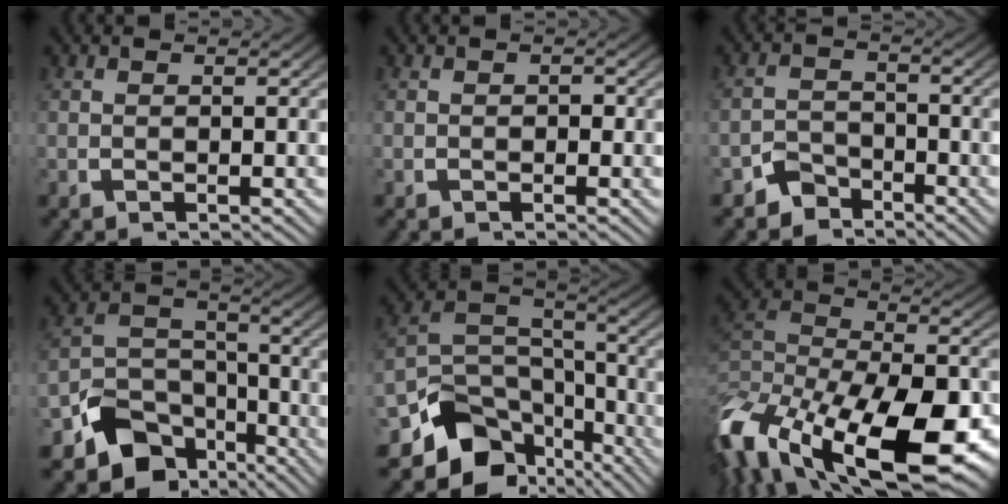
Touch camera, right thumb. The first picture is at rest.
{"total": 0.5, "force": [-0.3, 0.4, 0.2], "torque": [-0.003, -0.005, -0.005]}
{"total": 3.5, "force": [-3.0, 1.8, 0.4], "torque": [0.006, -0.011, -0.056]}
{"total": 9.0, "force": [-4.9, 6.2, 4.4], "torque": [-0.071, -0.021, -0.080]}
{"total": 11.2, "force": [-4.8, 7.6, 6.7], "torque": [-0.122, -0.030, -0.073]}
{"total": 16.8, "force": [-4.7, 10.5, 12.2], "torque": [-0.273, -0.076, -0.038]}